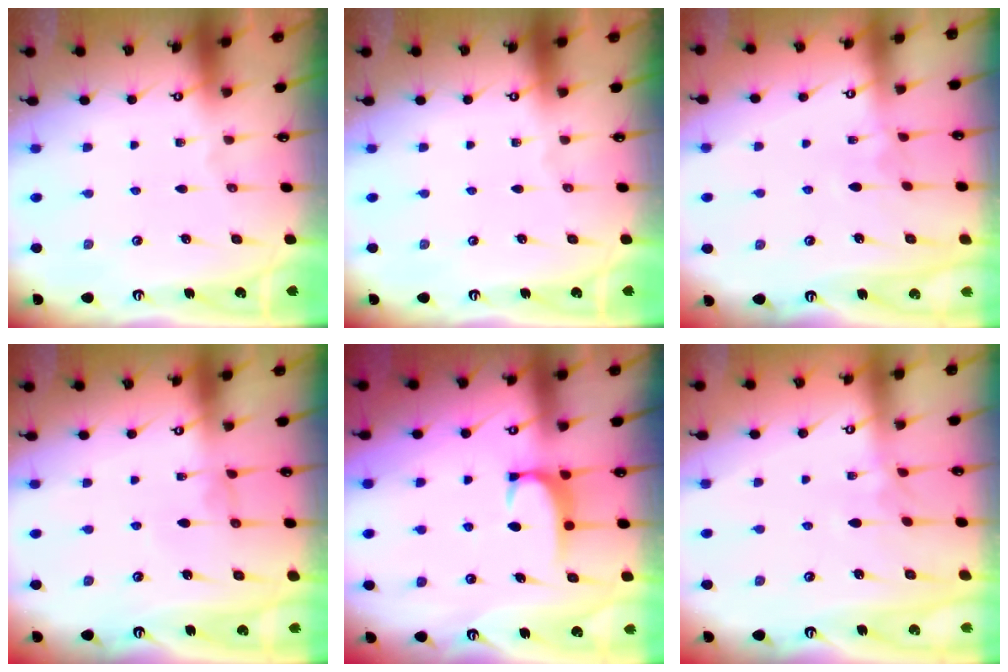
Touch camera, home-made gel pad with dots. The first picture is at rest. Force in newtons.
{"total": 0.0}
{"total": 3.4, "press": 3.4, "slide": 0.2}
{"total": 0.8, "press": 0.6, "slide": 0.5}
{"total": 1.6, "press": 1.5, "slide": 0.5}
{"total": 3.5, "press": 3.5, "slide": 0.3}